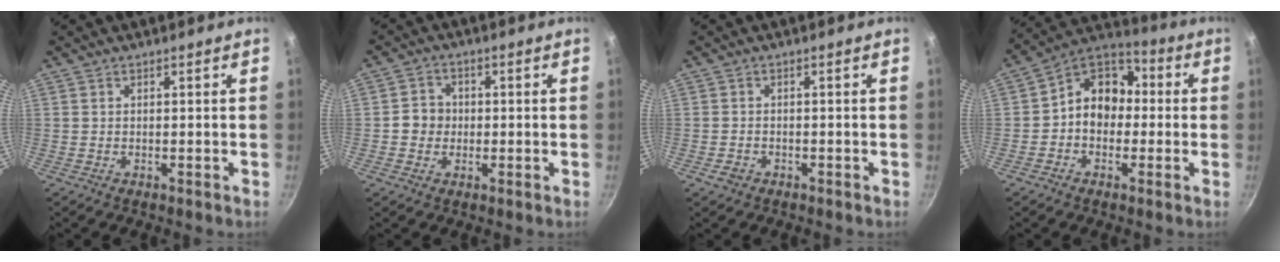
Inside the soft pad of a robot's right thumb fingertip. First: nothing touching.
{"total": 4.5, "force": [-0.4, 4.2, 1.6], "torque": [-0.001, 0.012, -0.015]}
{"total": 1.8, "force": [-1.1, 1.3, 0.7], "torque": [-0.014, 0.013, -0.017]}
{"total": 11.1, "force": [-0.6, 9.0, 6.5], "torque": [-0.056, 0.040, -0.036]}